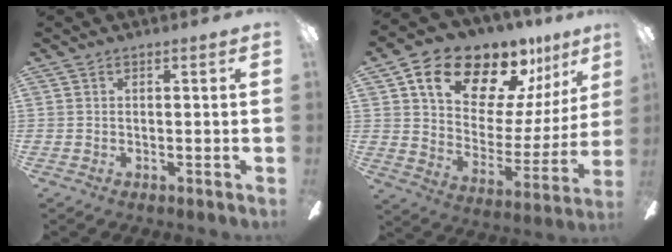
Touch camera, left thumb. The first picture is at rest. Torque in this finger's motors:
{"motor_torque": [0.38, 0.46, 1.26, -1.51, 0.30]}